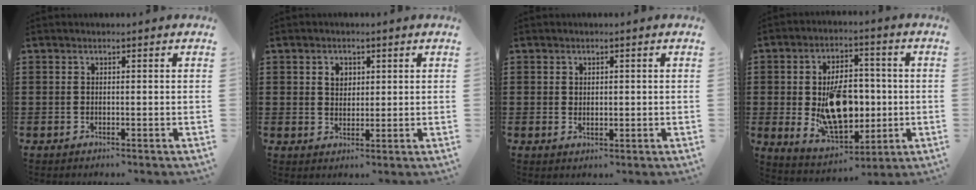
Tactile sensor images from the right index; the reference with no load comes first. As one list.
[{"total": 2.7, "force": [1.0, 2.2, 1.2], "torque": [-0.033, 0.010, 0.018]}, {"total": 1.1, "force": [0.5, 0.9, 0.5], "torque": [-0.012, 0.007, 0.009]}, {"total": 13.0, "force": [-1.0, 7.9, 10.2], "torque": [-0.170, -0.001, -0.013]}]